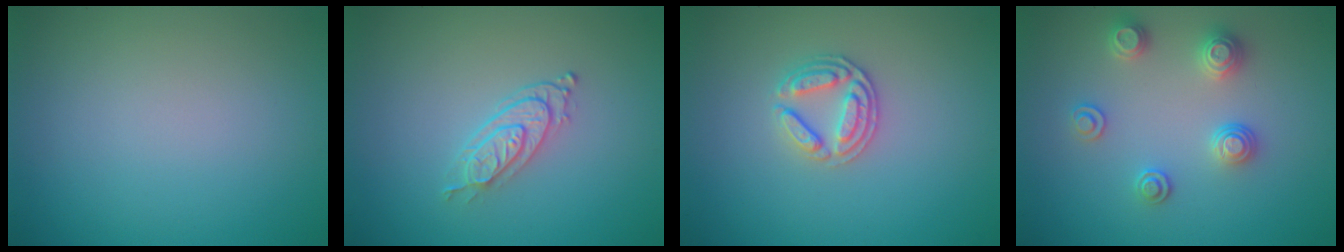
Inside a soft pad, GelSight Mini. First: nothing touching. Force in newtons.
{"total": 2.7, "press": 2.1, "slide": 1.6}
{"total": 2.6, "press": 2.5, "slide": 0.6}
{"total": 2.6, "press": 2.6, "slide": 0.2}